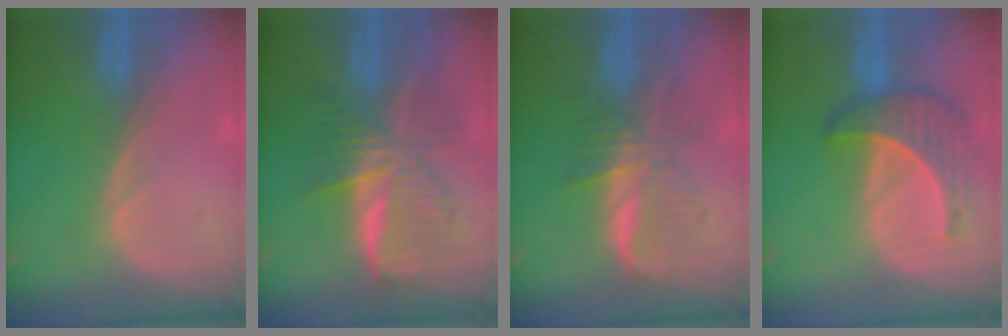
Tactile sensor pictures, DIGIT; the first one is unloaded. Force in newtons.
{"total": 9.3, "press": 9.3, "slide": 0.7}
{"total": 6.0, "press": 5.9, "slide": 0.8}
{"total": 6.4, "press": 6.4, "slide": 0.3}